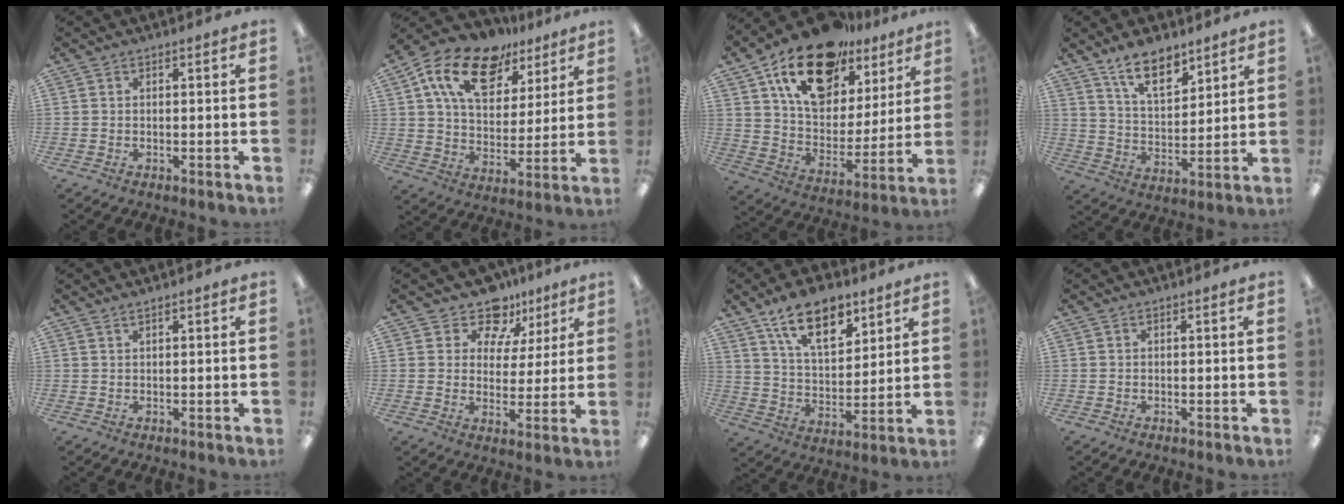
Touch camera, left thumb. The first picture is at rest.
{"total": 17.7, "force": [10.7, 10.2, 9.6], "torque": [-0.174, -0.043, 0.194]}
{"total": 21.2, "force": [13.8, 11.8, 10.8], "torque": [-0.186, -0.075, 0.246]}
{"total": 11.4, "force": [8.6, 5.0, 5.7], "torque": [-0.094, -0.041, 0.155]}
{"total": 0.9, "force": [0.8, 0.0, 0.3], "torque": [-0.008, 0.000, 0.015]}
{"total": 10.2, "force": [7.5, 6.5, 2.7], "torque": [-0.052, -0.047, 0.138]}
{"total": 14.7, "force": [9.8, 7.1, 8.2], "torque": [-0.128, -0.043, 0.174]}
{"total": 0.0}